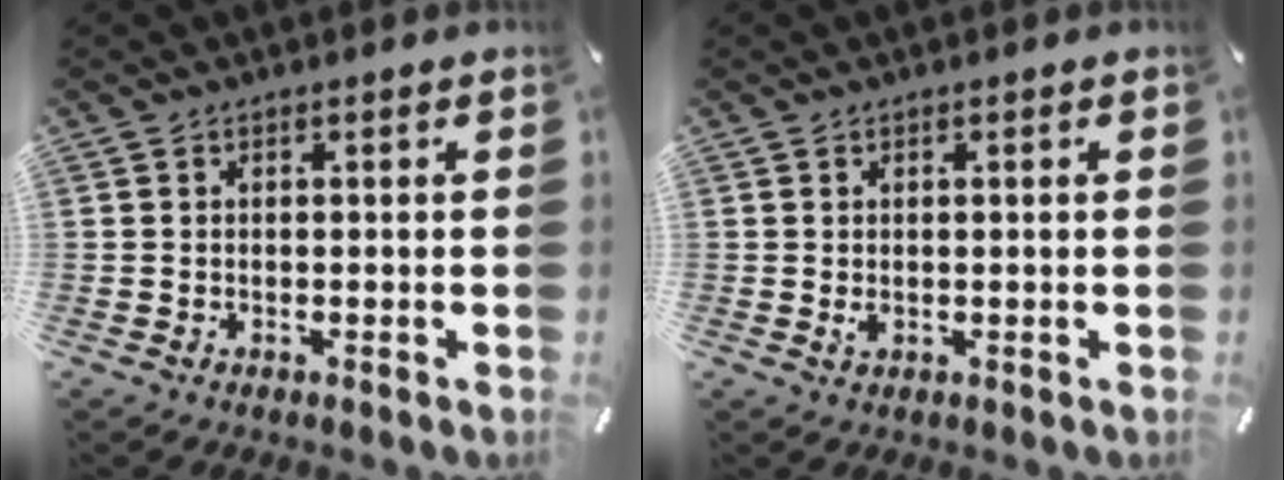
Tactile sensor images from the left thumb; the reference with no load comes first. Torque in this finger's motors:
{"motor_torque": [0.11, 0.15, 0.20, -0.04, -0.01]}